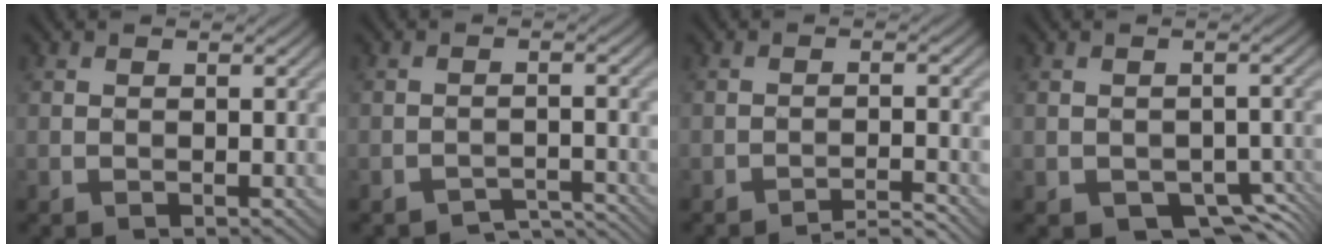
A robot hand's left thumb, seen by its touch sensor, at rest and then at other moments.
{"total": 2.9, "force": [-2.9, -0.3, -0.2], "torque": [0.008, 0.006, -0.051]}
{"total": 2.9, "force": [-2.7, -0.5, 0.6], "torque": [-0.003, 0.011, -0.059]}
{"total": 3.9, "force": [-2.6, 2.2, 1.8], "torque": [-0.032, -0.015, -0.036]}